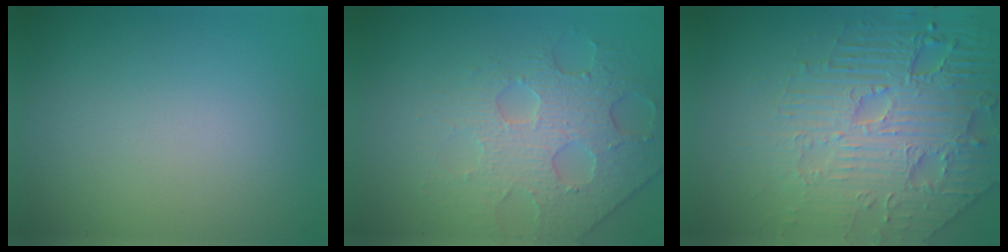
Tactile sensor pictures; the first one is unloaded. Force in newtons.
{"total": 4.4, "press": 4.2, "slide": 1.4}
{"total": 7.9, "press": 6.1, "slide": 5.0}